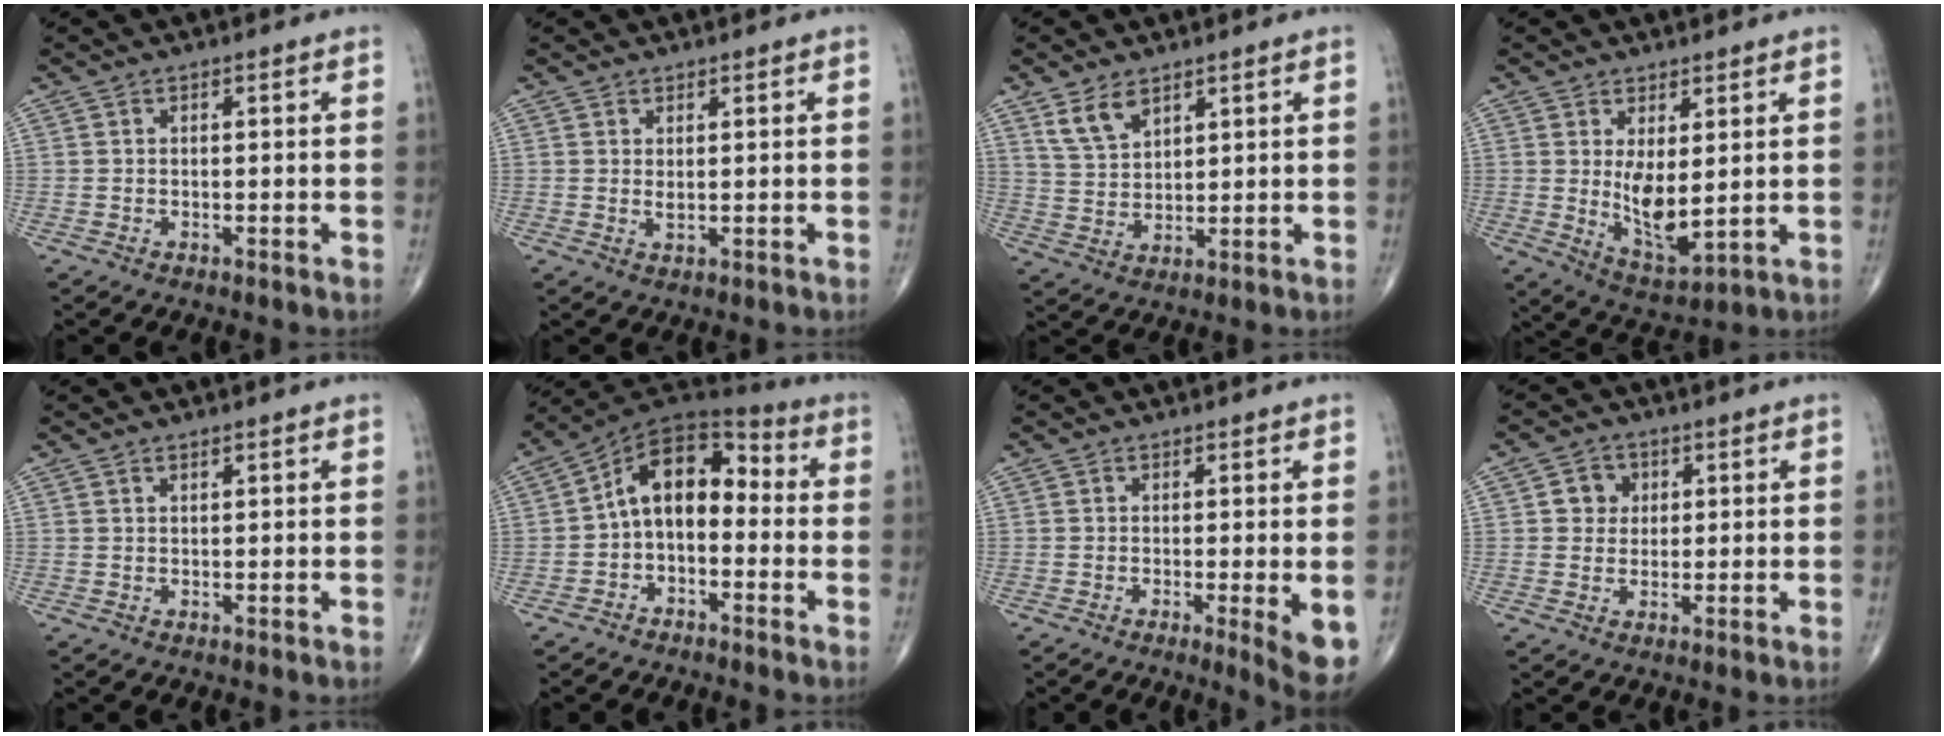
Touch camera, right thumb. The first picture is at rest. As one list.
[{"total": 1.3, "force": [0.4, 0.5, 1.1], "torque": [-0.020, -0.006, 0.011]}, {"total": 6.1, "force": [3.9, 3.3, 3.3], "torque": [-0.053, -0.021, 0.086]}, {"total": 8.6, "force": [1.0, 3.7, 7.7], "torque": [-0.120, -0.028, 0.035]}, {"total": 0.8, "force": [0.6, 0.3, 0.4], "torque": [-0.008, -0.003, 0.010]}, {"total": 12.1, "force": [-1.0, 7.7, 9.2], "torque": [-0.118, 0.055, -0.034]}, {"total": 6.0, "force": [-1.2, 0.9, 5.8], "torque": [-0.084, -0.018, -0.020]}, {"total": 4.4, "force": [1.0, 4.0, 1.5], "torque": [0.002, 0.002, 0.011]}]